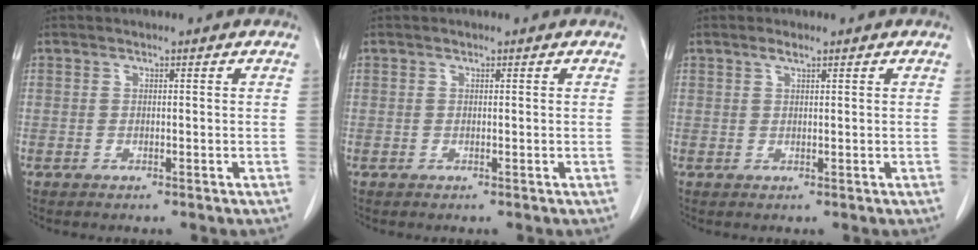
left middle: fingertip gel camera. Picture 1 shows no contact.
{"total": 0.0}
{"total": 1.2, "force": [0.9, 0.2, 0.8], "torque": [-0.018, 0.001, 0.017]}